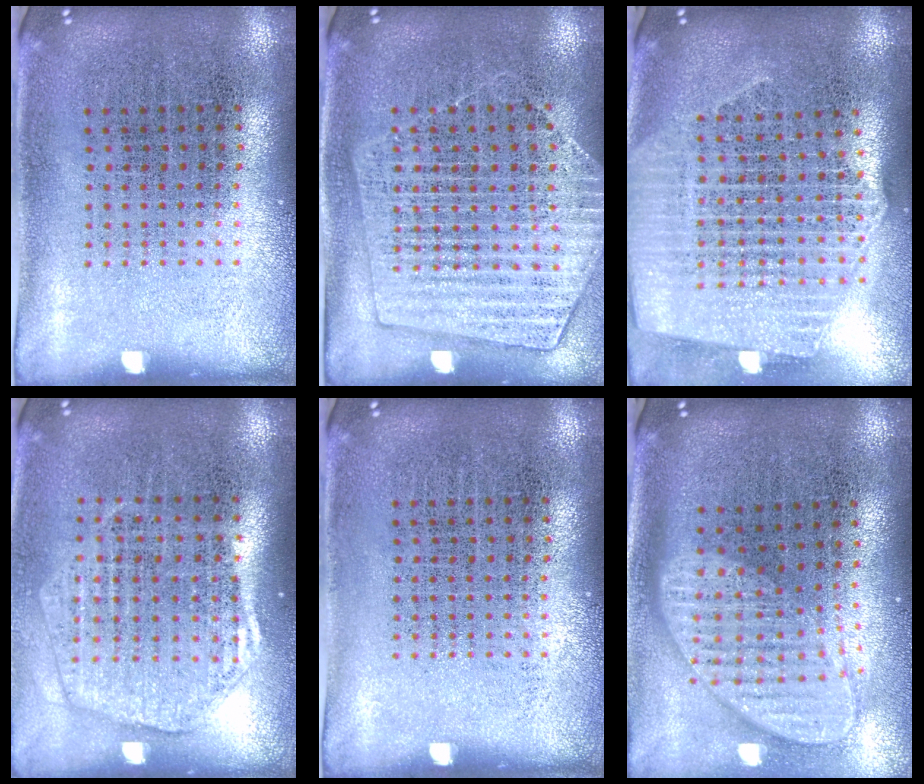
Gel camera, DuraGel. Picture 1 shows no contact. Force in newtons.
{"total": 1.5, "press": 1.5, "slide": 0.2}
{"total": 2.5, "press": 2.1, "slide": 1.3}
{"total": 1.9, "press": 1.7, "slide": 0.8}
{"total": 0.0}
{"total": 2.0, "press": 1.6, "slide": 1.3}